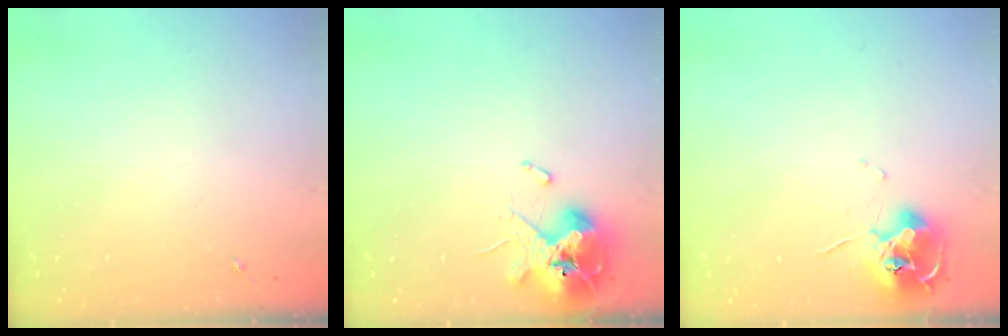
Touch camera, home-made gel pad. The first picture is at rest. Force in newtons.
{"total": 13.0, "press": 12.8, "slide": 1.8}
{"total": 9.8, "press": 9.8, "slide": 0.5}